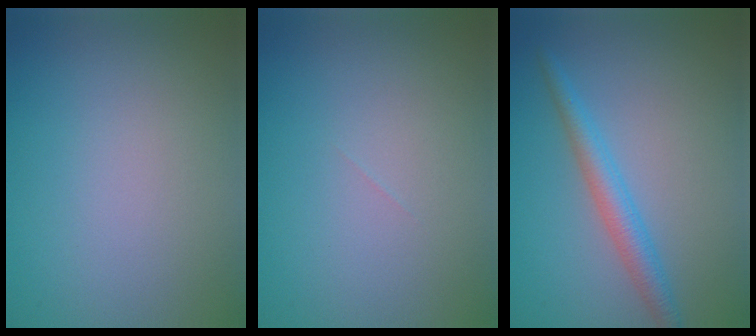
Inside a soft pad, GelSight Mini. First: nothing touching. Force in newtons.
{"total": 0.0}
{"total": 2.7, "press": 2.7, "slide": 0.1}